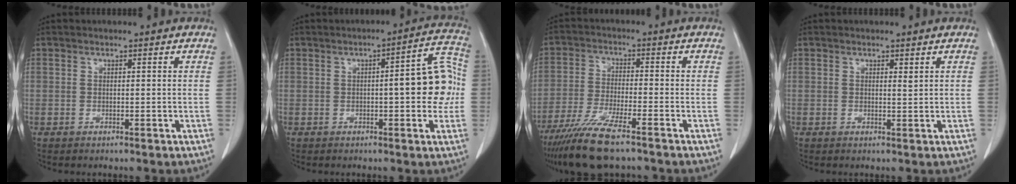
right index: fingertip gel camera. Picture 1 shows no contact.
{"total": 9.4, "force": [-0.4, 2.2, 9.1], "torque": [-0.109, 0.028, -0.007]}
{"total": 10.3, "force": [-7.6, 1.0, 6.9], "torque": [-0.135, -0.030, -0.136]}
{"total": 0.6, "force": [0.4, 0.0, 0.4], "torque": [-0.011, -0.005, 0.006]}